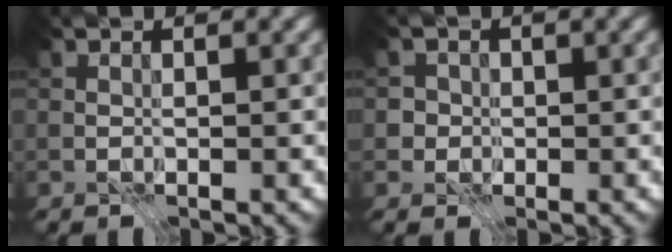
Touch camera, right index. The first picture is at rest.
{"total": 2.3, "force": [0.0, 2.3, 0.4], "torque": [0.002, 0.003, -0.002]}